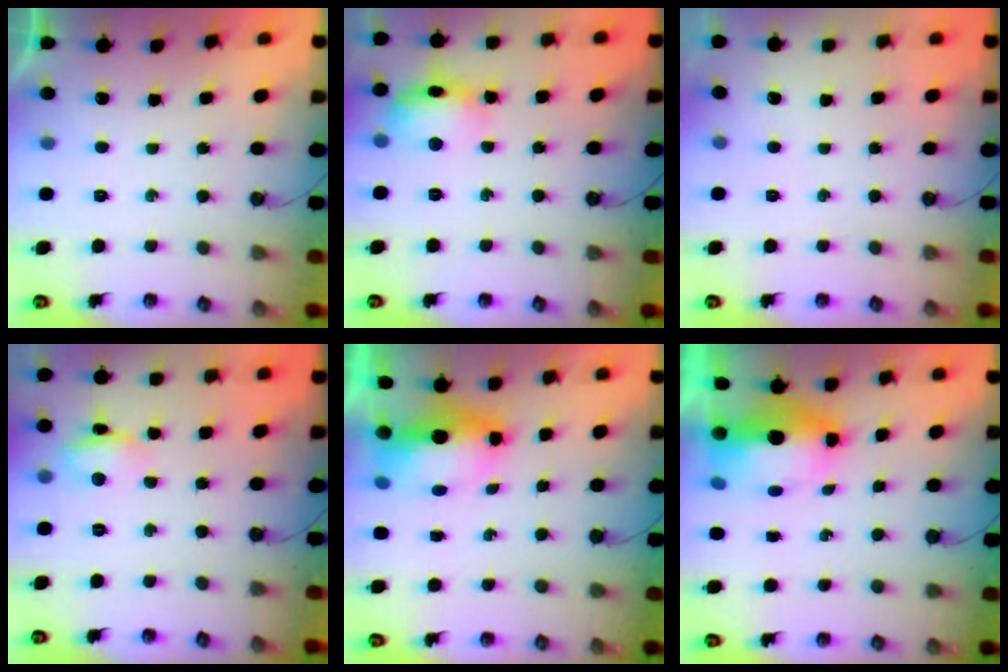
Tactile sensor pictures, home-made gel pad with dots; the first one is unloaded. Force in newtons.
{"total": 13.9, "press": 13.9, "slide": 1.1}
{"total": 0.0}
{"total": 5.5, "press": 5.5, "slide": 0.5}
{"total": 8.1, "press": 7.9, "slide": 1.4}
{"total": 12.8, "press": 9.6, "slide": 8.5}